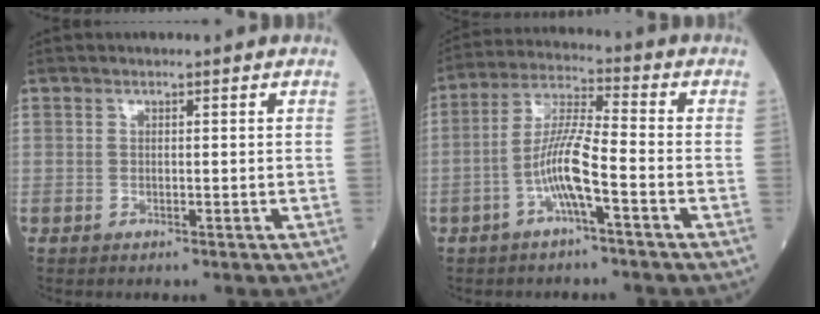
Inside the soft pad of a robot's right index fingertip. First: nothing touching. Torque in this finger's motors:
{"motor_torque": [0.57, -0.14, 0.27, 0.10]}